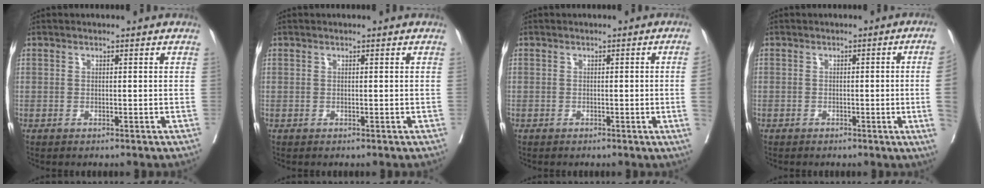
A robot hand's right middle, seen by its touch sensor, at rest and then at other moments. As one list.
[{"total": 0.0}, {"total": 2.7, "force": [-0.4, -1.2, 2.4], "torque": [-0.029, -0.003, -0.004]}, {"total": 6.0, "force": [-0.9, -2.0, 5.6], "torque": [-0.054, -0.011, -0.013]}]